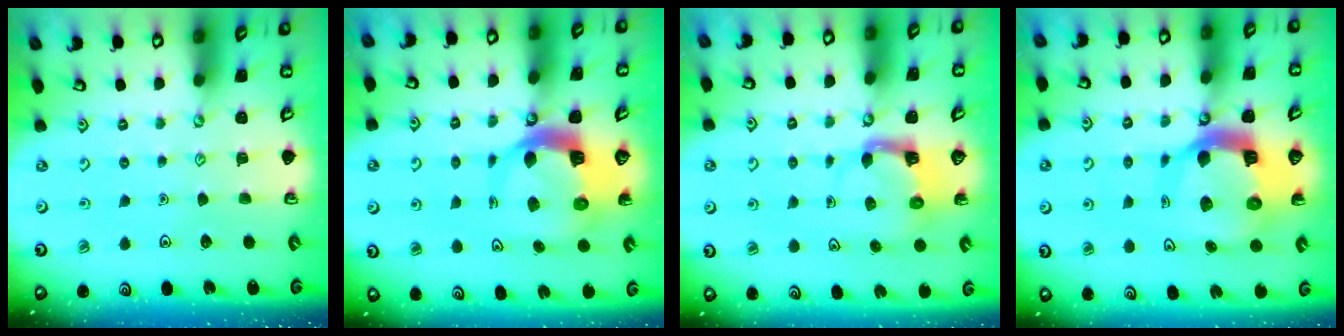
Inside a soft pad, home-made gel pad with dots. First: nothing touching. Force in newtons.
{"total": 8.2, "press": 8.1, "slide": 1.1}
{"total": 3.7, "press": 3.6, "slide": 0.6}
{"total": 14.4, "press": 14.3, "slide": 1.6}